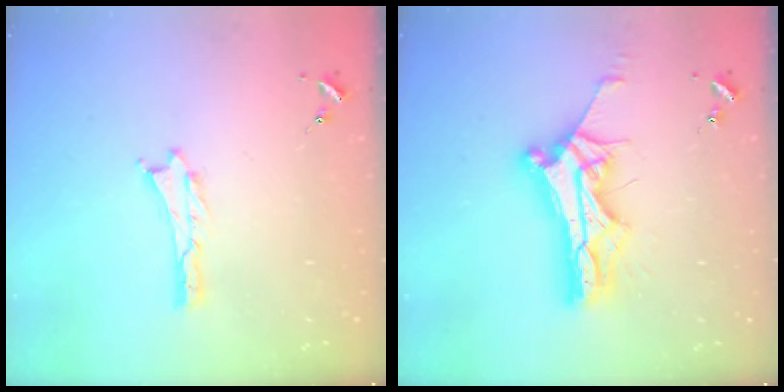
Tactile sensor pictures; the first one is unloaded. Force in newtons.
{"total": 11.7, "press": 11.7, "slide": 0.8}